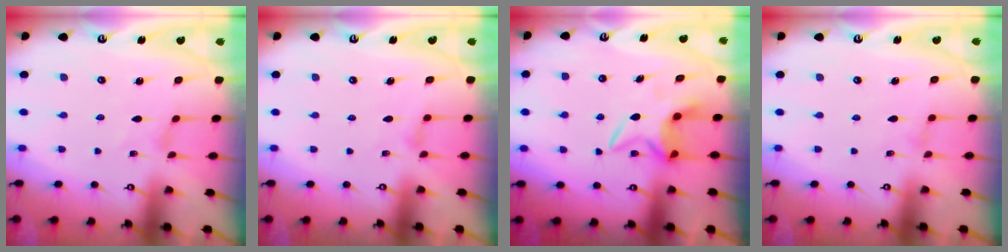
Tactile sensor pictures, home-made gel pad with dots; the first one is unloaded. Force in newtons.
{"total": 0.6, "press": 0.5, "slide": 0.2}
{"total": 6.5, "press": 6.5, "slide": 0.6}
{"total": 0.0}